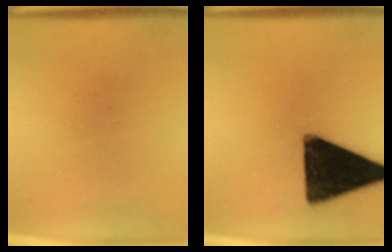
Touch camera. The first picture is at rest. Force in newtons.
{"total": 18.1}